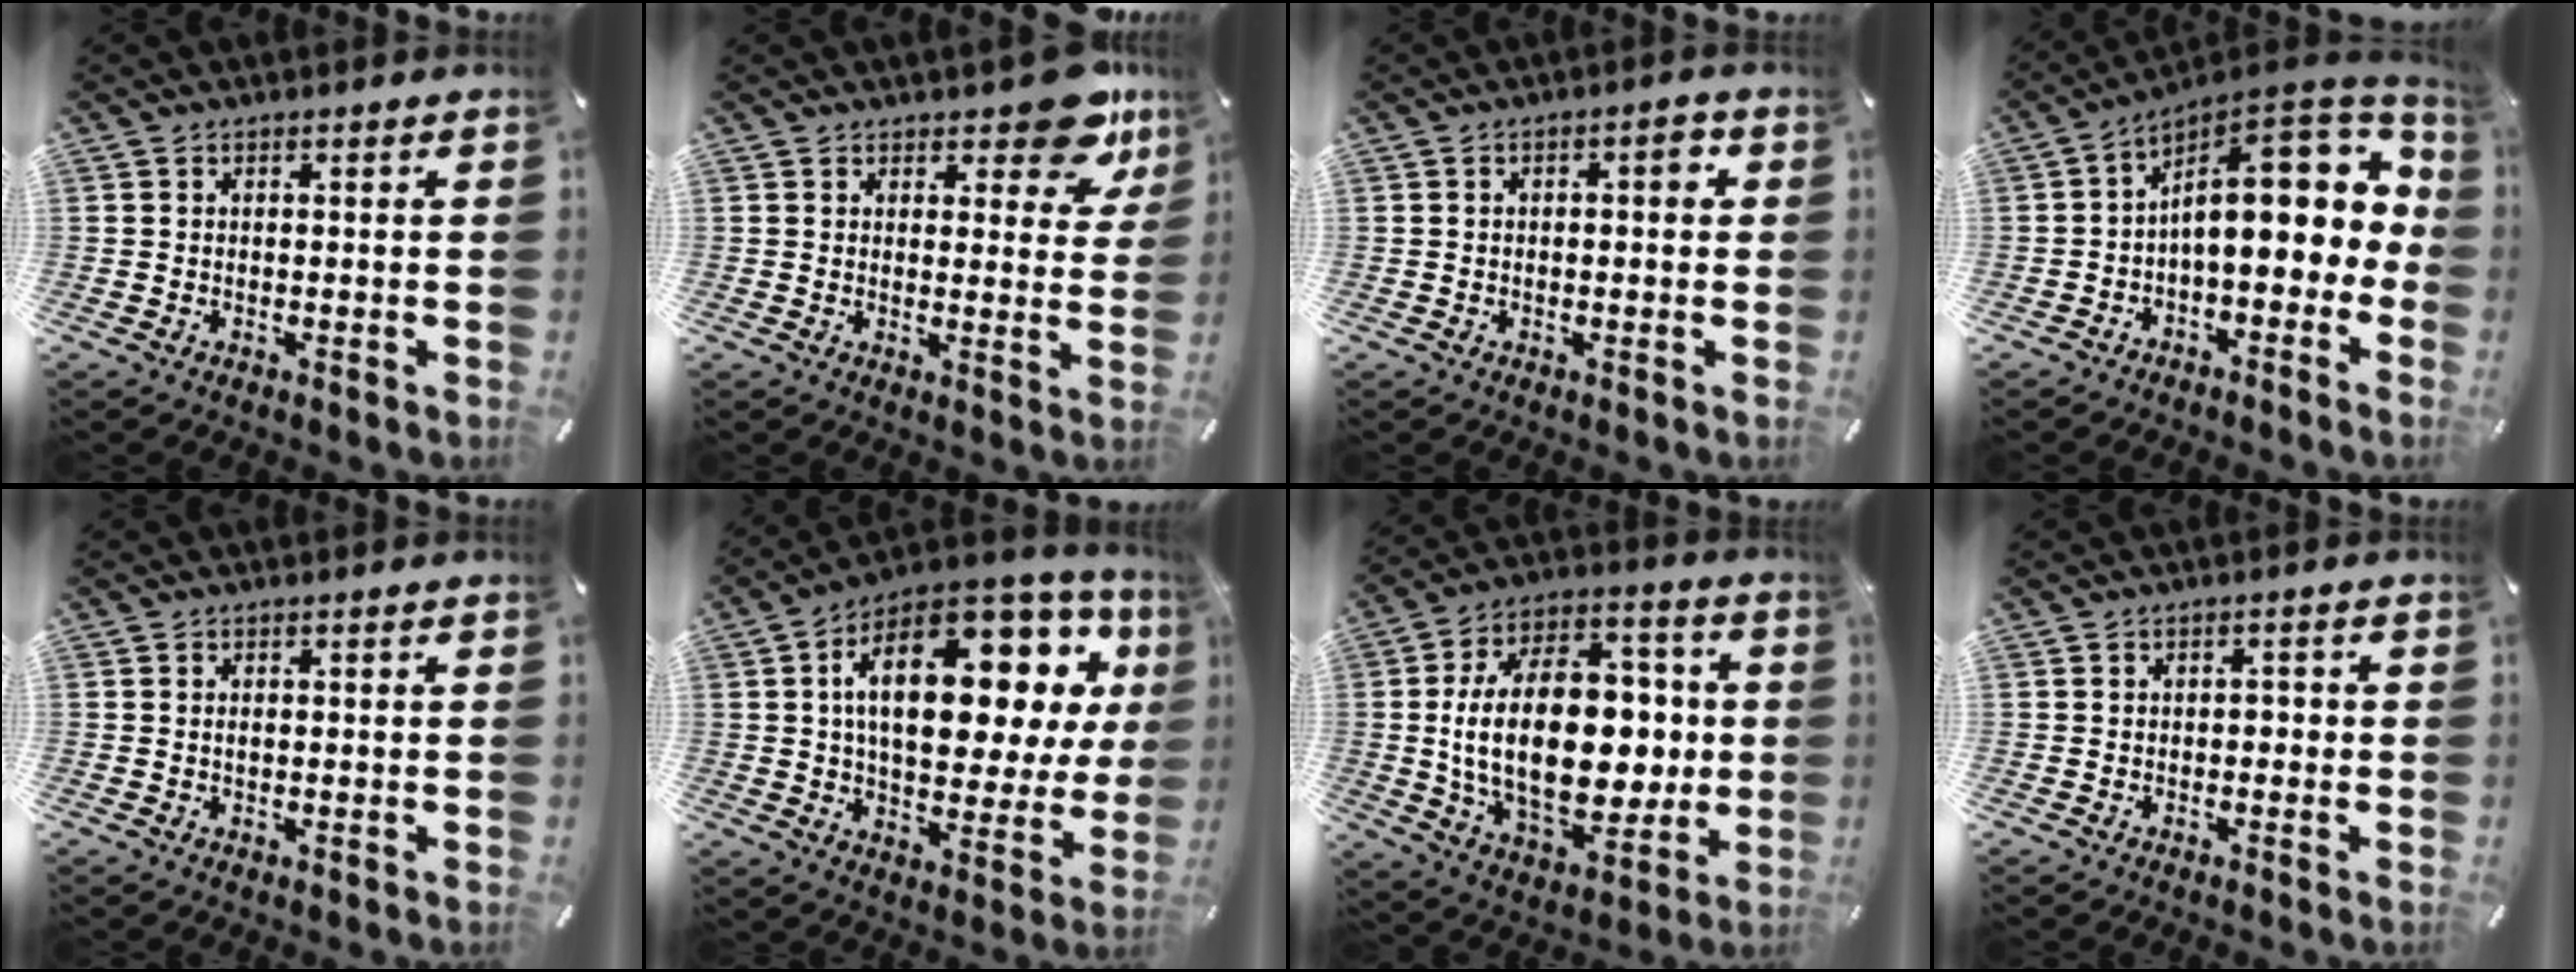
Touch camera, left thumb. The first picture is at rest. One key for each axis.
{"total": 10.3, "fx": 7.4, "fy": 4.5, "fz": 5.5, "tx": -0.049, "ty": -0.054, "tz": 0.127}
{"total": 3.1, "fx": 0.2, "fy": 1.5, "fz": 2.7, "tx": -0.037, "ty": 0.007, "tz": -0.004}
{"total": 16.1, "fx": 2.9, "fy": 8.2, "fz": 13.6, "tx": -0.195, "ty": -0.027, "tz": 0.048}
{"total": 0.6, "fx": 0.0, "fy": 0.3, "fz": 0.5, "tx": -0.012, "ty": -0.001, "tz": 0.000}
{"total": 22.9, "fx": 8.2, "fy": 11.6, "fz": 17.9, "tx": -0.284, "ty": -0.046, "tz": 0.133}
{"total": 26.0, "fx": -0.3, "fy": 16.2, "fz": 20.3, "tx": -0.381, "ty": -0.008, "tz": 0.003}
{"total": 1.3, "fx": -0.9, "fy": 0.8, "fz": 0.5, "tx": -0.012, "ty": 0.006, "tz": -0.022}